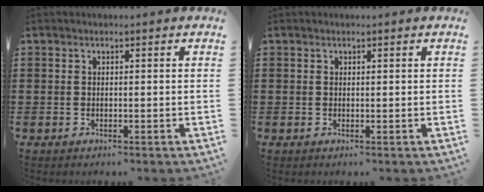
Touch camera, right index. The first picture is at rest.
{"total": 0.0}